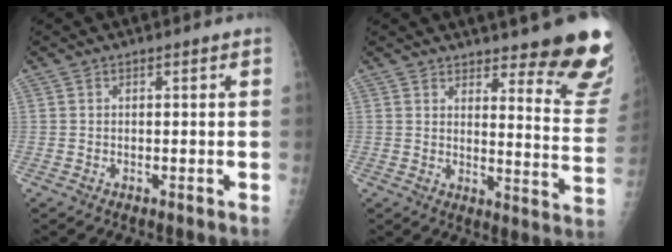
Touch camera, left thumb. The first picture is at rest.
{"total": 14.9, "force": [12.0, 3.3, 8.1], "torque": [-0.059, -0.102, 0.139]}